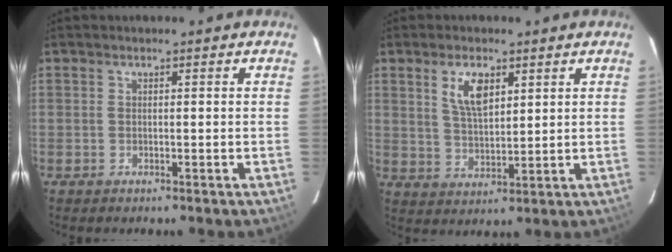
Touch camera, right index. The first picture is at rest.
{"total": 6.7, "force": [3.1, 3.0, 5.0], "torque": [-0.090, 0.004, 0.064]}